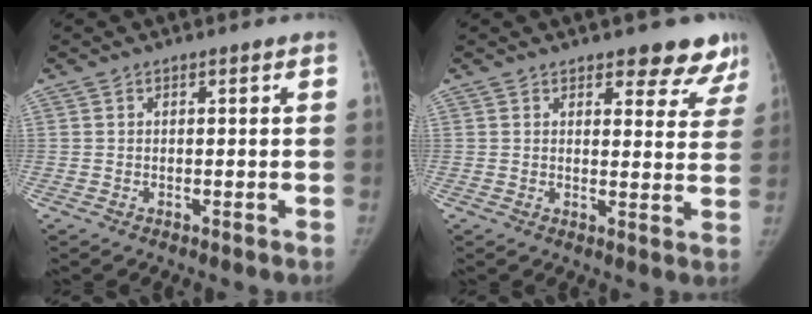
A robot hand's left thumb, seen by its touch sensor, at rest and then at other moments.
{"total": 8.6, "force": [6.8, 3.4, 4.0], "torque": [-0.005, -0.038, 0.071]}